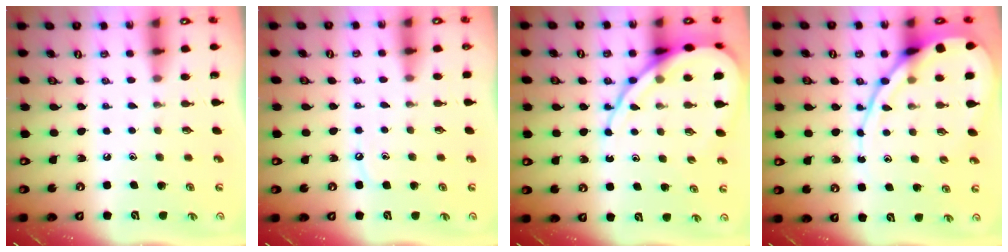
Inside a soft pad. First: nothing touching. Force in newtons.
{"total": 4.5, "press": 4.4, "slide": 0.6}
{"total": 14.9, "press": 14.9, "slide": 1.6}
{"total": 12.0, "press": 12.0, "slide": 0.9}